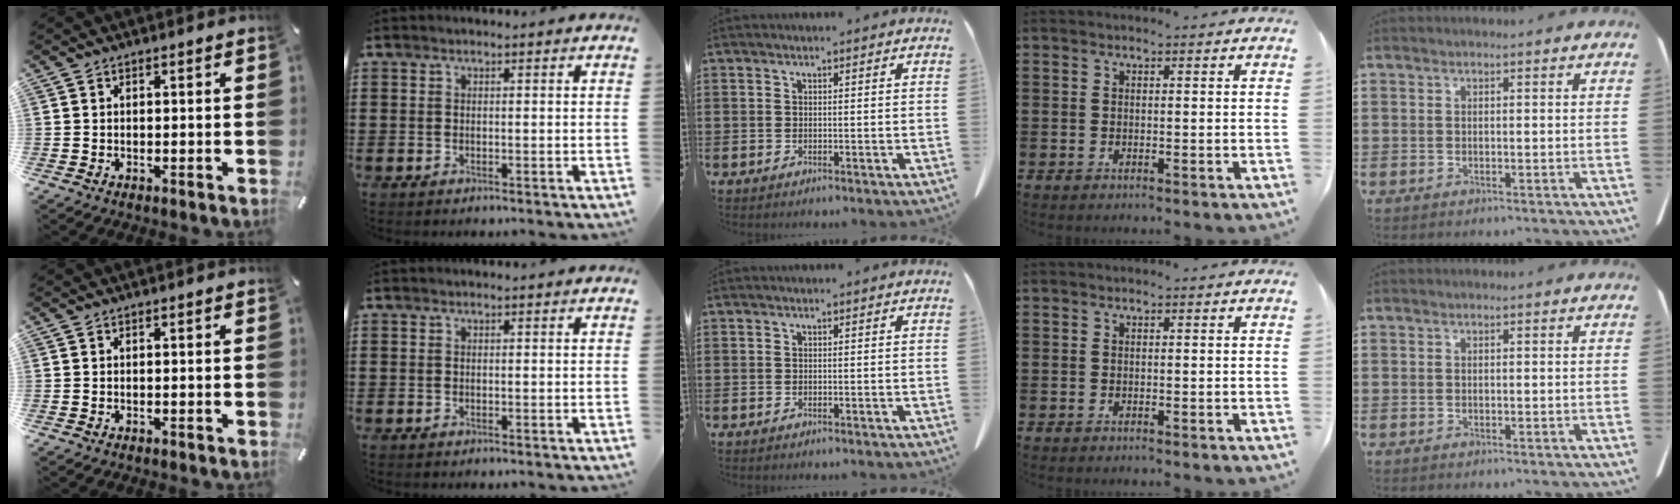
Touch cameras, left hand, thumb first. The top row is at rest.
{}